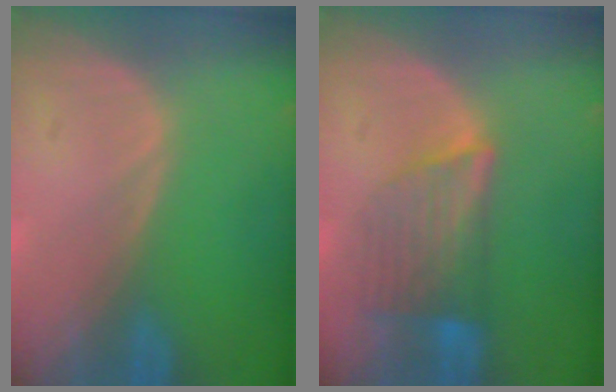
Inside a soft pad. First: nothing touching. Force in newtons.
{"total": 7.0, "press": 6.4, "slide": 2.8}